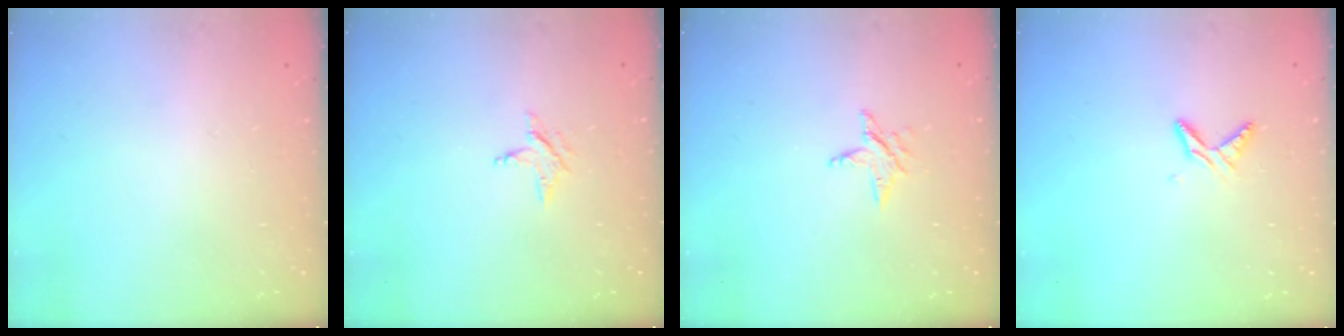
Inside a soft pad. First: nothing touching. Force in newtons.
{"total": 2.5, "press": 2.5, "slide": 0.3}
{"total": 3.5, "press": 3.4, "slide": 0.3}
{"total": 5.5, "press": 5.4, "slide": 0.6}